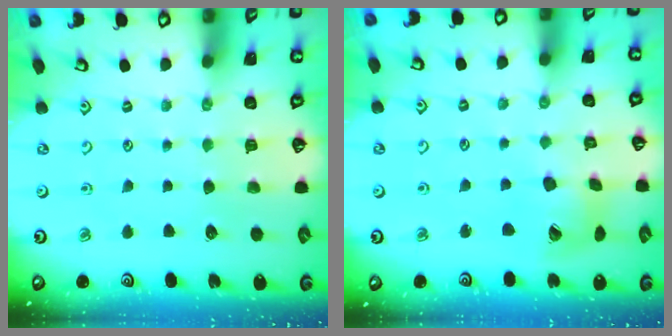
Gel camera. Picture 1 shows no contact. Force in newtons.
{"total": 12.2, "press": 12.1, "slide": 1.4}